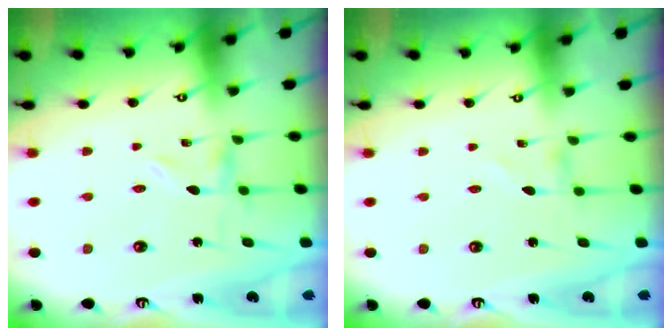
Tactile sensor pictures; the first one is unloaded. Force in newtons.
{"total": 0.9, "press": 0.9, "slide": 0.1}